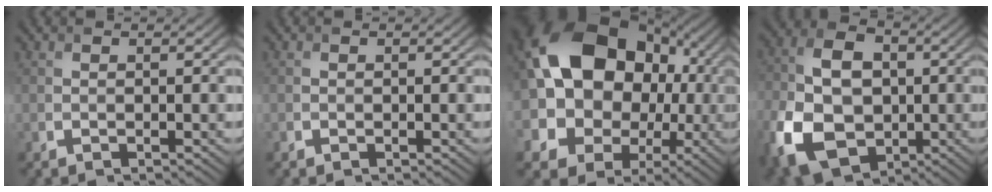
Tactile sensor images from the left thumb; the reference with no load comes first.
{"total": 0.0}
{"total": 23.0, "force": [3.8, 18.4, 13.1], "torque": [-0.300, 0.022, 0.069]}
{"total": 15.2, "force": [-3.7, 11.0, 9.9], "torque": [-0.235, -0.021, -0.075]}